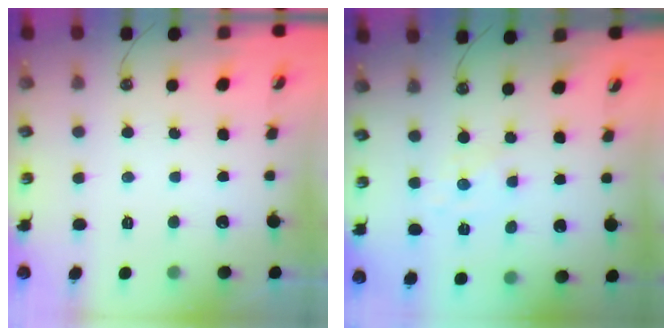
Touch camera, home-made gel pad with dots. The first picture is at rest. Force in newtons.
{"total": 1.7, "press": 1.6, "slide": 0.2}